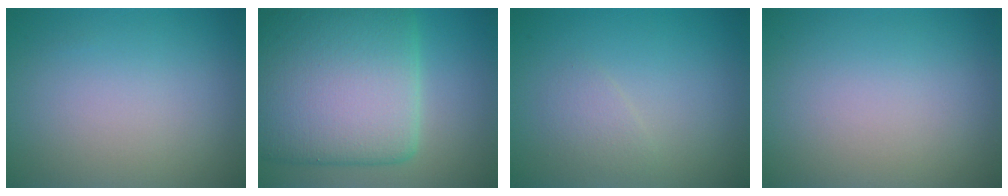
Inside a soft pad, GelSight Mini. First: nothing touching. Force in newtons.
{"total": 13.1, "press": 13.1, "slide": 0.4}
{"total": 1.3, "press": 1.3, "slide": 0.0}
{"total": 0.0}